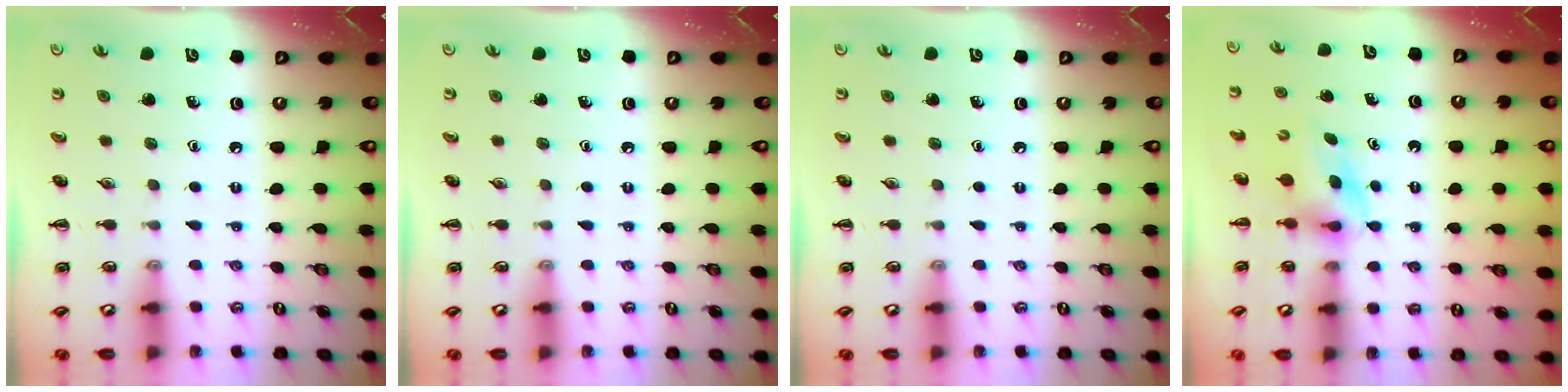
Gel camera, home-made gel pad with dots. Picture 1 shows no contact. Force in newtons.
{"total": 0.0}
{"total": 0.0}
{"total": 4.0, "press": 3.9, "slide": 0.7}